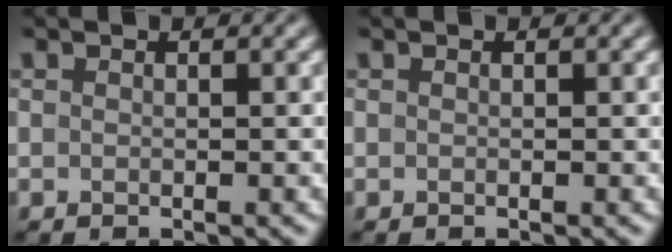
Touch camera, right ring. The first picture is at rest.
{"total": 0.0}